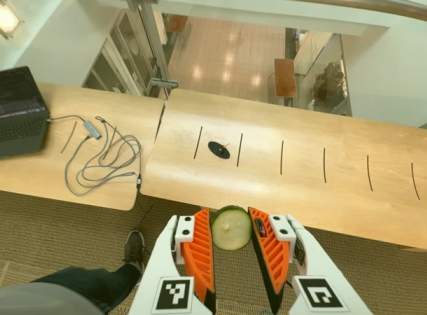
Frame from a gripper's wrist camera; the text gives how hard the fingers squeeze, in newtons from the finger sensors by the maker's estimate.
{"total": 8.9, "left": 8.9, "right": 9.0}